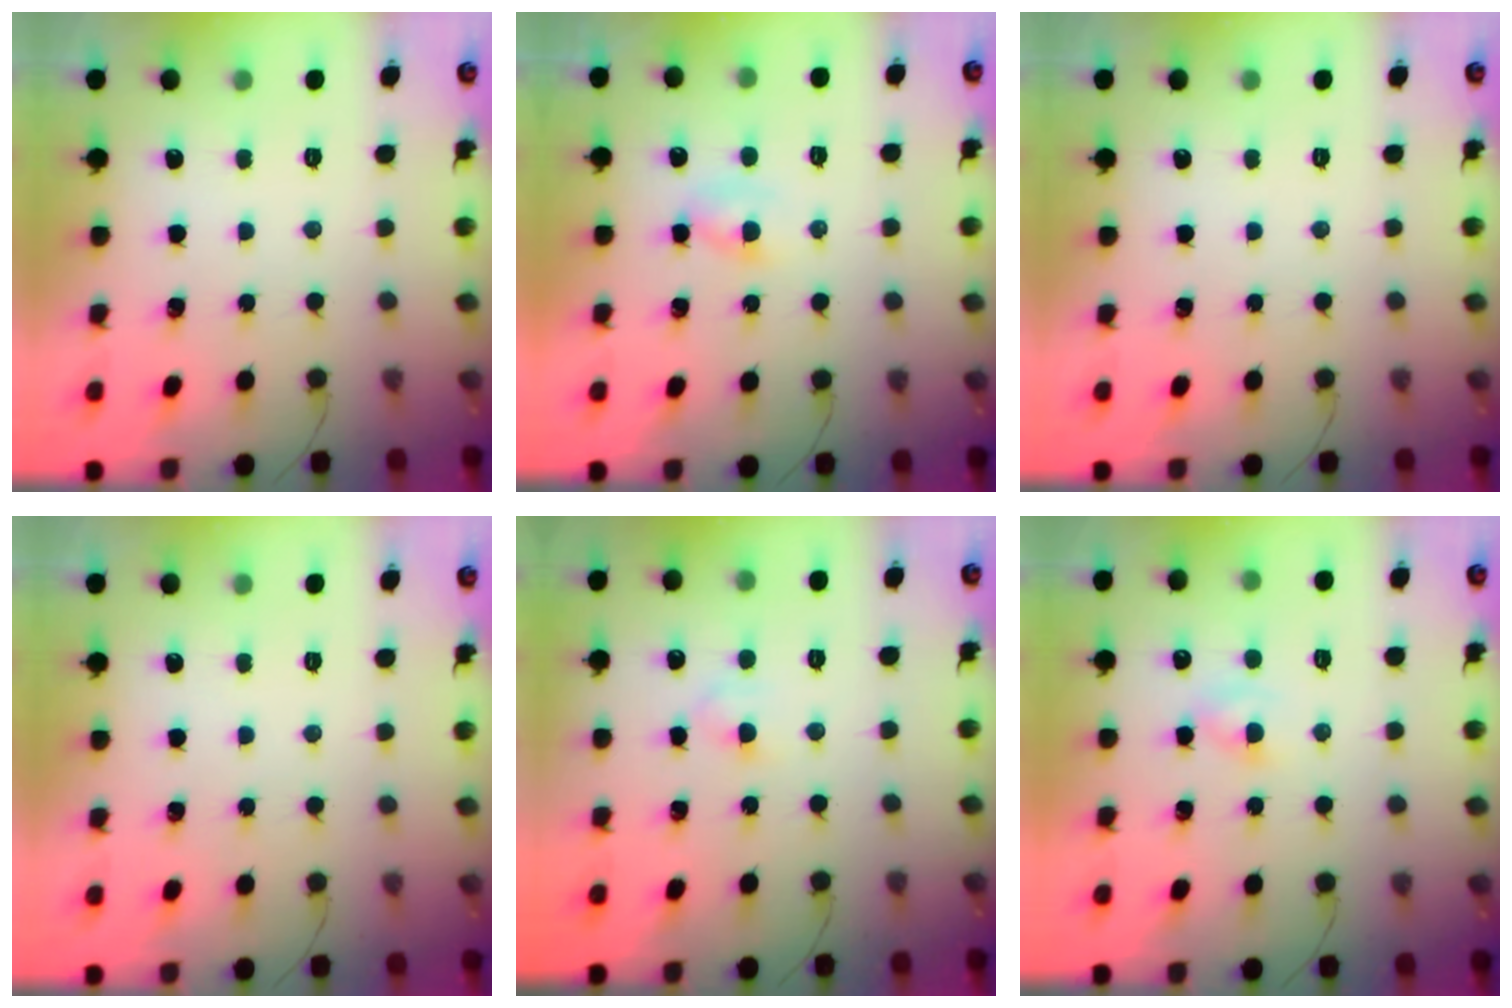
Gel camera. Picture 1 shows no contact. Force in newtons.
{"total": 2.3, "press": 2.1, "slide": 0.9}
{"total": 0.0}
{"total": 0.0}
{"total": 3.0, "press": 2.8, "slide": 1.3}
{"total": 1.4, "press": 1.1, "slide": 0.8}